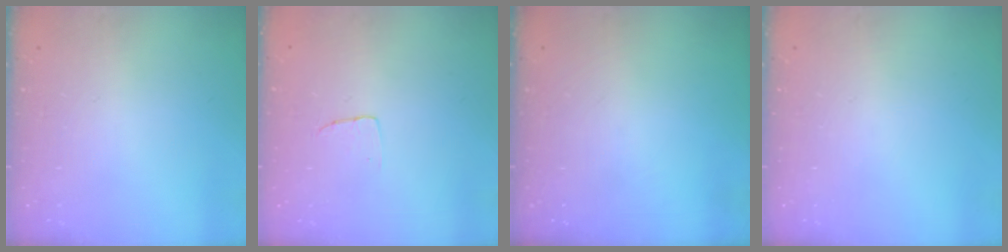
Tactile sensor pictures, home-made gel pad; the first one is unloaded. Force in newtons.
{"total": 2.9, "press": 2.9, "slide": 0.1}
{"total": 0.0}
{"total": 0.0}